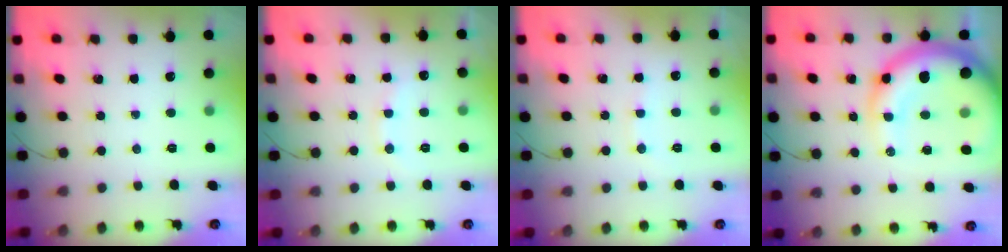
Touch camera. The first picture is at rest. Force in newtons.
{"total": 7.8, "press": 7.6, "slide": 1.6}
{"total": 6.8, "press": 6.7, "slide": 1.4}
{"total": 19.3, "press": 18.6, "slide": 5.0}